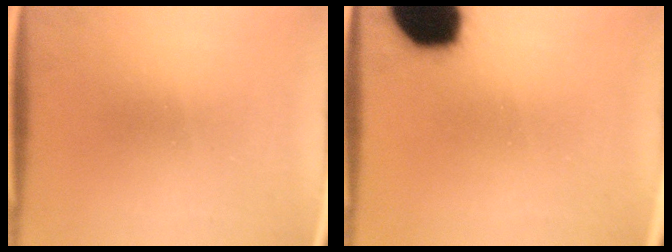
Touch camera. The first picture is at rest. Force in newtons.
{"total": 18.7}